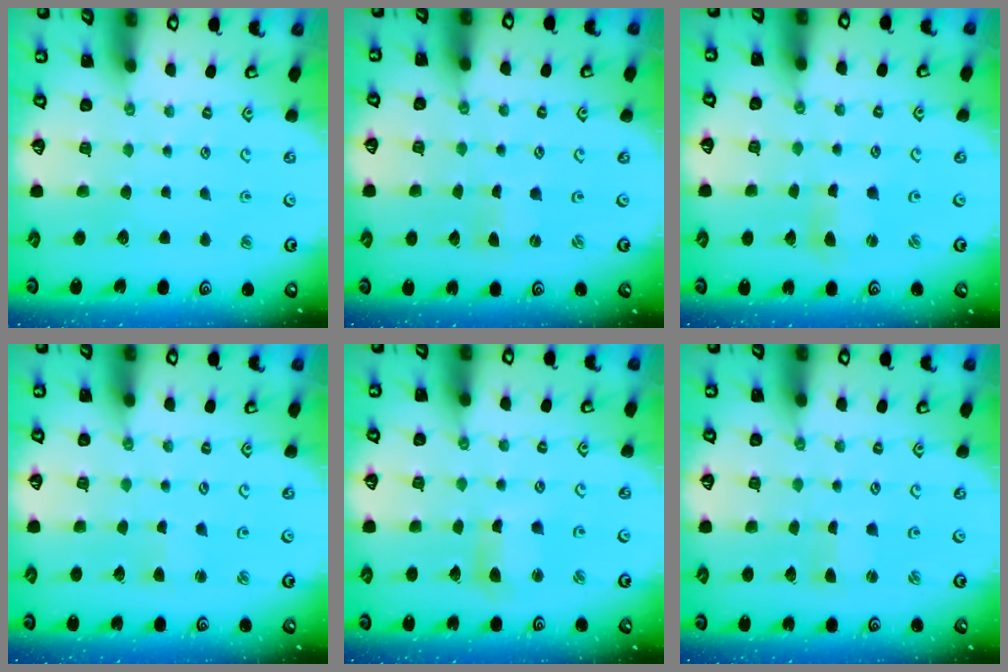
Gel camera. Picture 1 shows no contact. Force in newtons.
{"total": 0.0}
{"total": 2.3, "press": 2.3, "slide": 0.3}
{"total": 2.1, "press": 2.1, "slide": 0.2}
{"total": 5.3, "press": 5.2, "slide": 0.8}
{"total": 0.0}